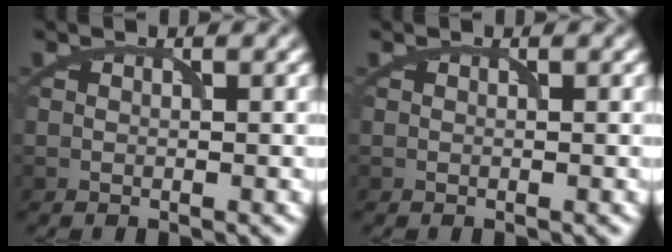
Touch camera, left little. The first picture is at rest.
{"total": 0.0}